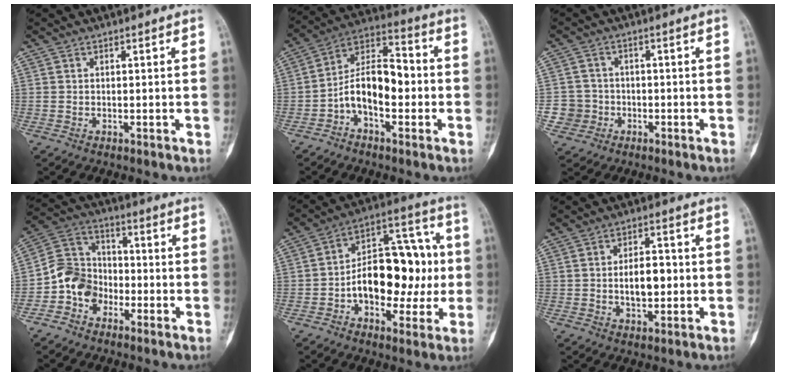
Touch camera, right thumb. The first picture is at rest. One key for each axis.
{"total": 12.3, "fx": -2.8, "fy": 6.8, "fz": 9.9, "tx": -0.154, "ty": 0.051, "tz": -0.058}
{"total": 4.6, "fx": -1.5, "fy": 4.3, "fz": 0.0, "tx": 0.025, "ty": 0.015, "tz": -0.031}
{"total": 9.4, "fx": -3.9, "fy": 7.5, "fz": 4.0, "tx": -0.056, "ty": 0.050, "tz": -0.085}
{"total": 19.2, "fx": -1.7, "fy": 11.7, "fz": 15.1, "tx": -0.179, "ty": 0.045, "tz": -0.026}
{"total": 7.0, "fx": -0.2, "fy": 3.8, "fz": 5.8, "tx": -0.080, "ty": 0.008, "tz": -0.001}